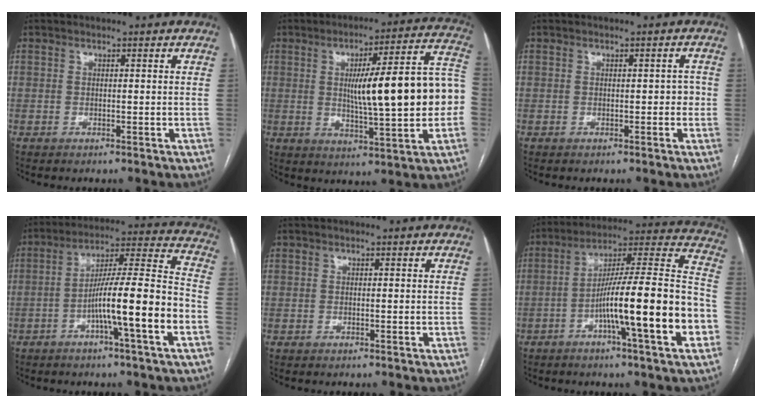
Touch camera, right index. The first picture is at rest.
{"total": 18.6, "force": [0.1, 2.4, 18.4], "torque": [-0.250, 0.032, 0.005]}
{"total": 1.6, "force": [-0.3, 0.9, 1.3], "torque": [-0.008, 0.012, -0.003]}
{"total": 14.4, "force": [-4.9, -0.2, 13.5], "torque": [-0.221, 0.015, -0.083]}
{"total": 0.0}
{"total": 20.2, "force": [-6.5, 0.5, 19.2], "torque": [-0.263, 0.016, -0.103]}